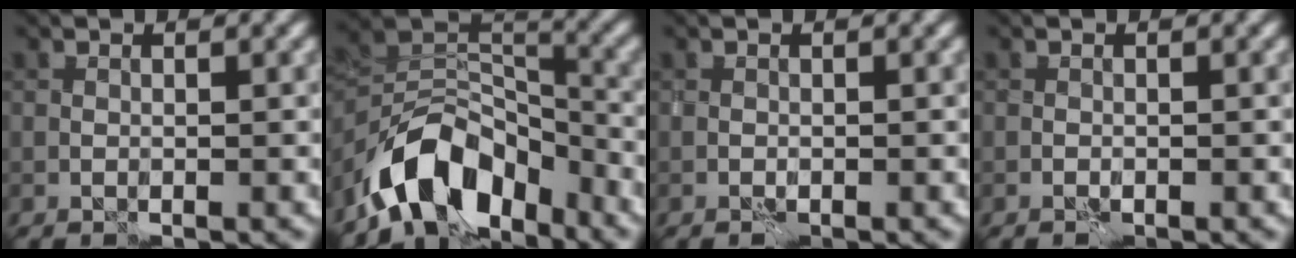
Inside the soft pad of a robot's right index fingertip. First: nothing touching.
{"total": 9.9, "force": [-6.2, 5.5, 5.4], "torque": [-0.081, 0.008, -0.116]}
{"total": 0.0}
{"total": 0.0}